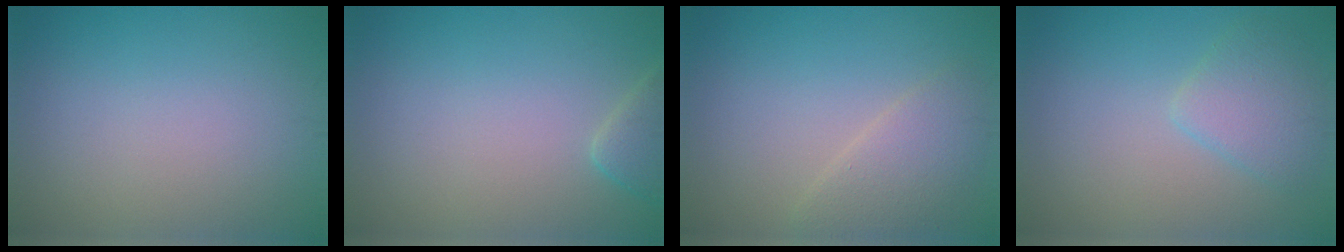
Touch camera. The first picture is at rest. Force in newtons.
{"total": 1.8, "press": 1.8, "slide": 0.2}
{"total": 2.9, "press": 2.9, "slide": 0.1}
{"total": 2.8, "press": 2.8, "slide": 0.2}